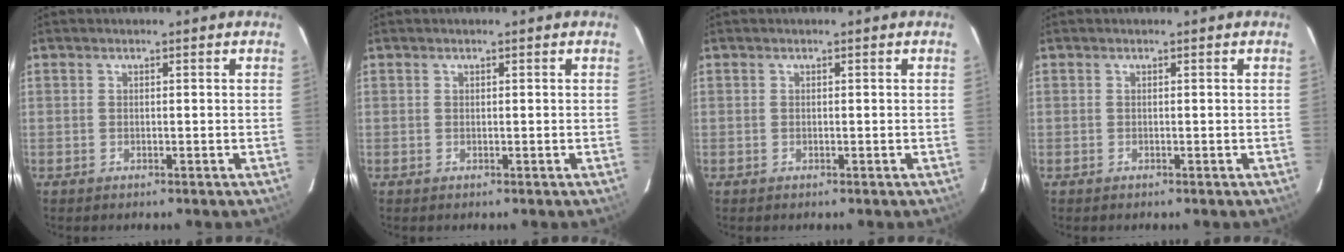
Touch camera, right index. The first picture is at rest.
{"total": 0.0}
{"total": 0.0}
{"total": 0.0}